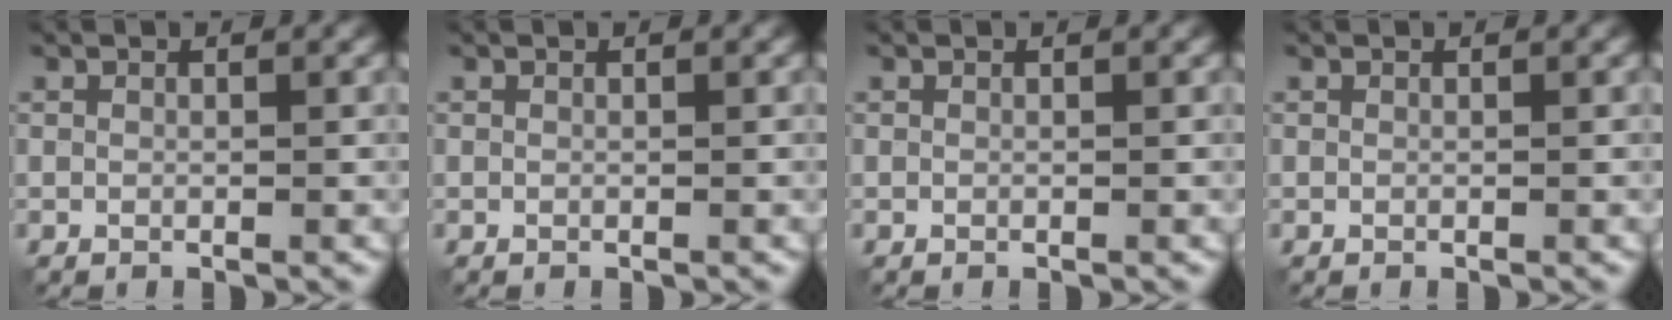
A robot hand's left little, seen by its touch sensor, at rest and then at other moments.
{"total": 0.0}
{"total": 0.0}
{"total": 0.0}